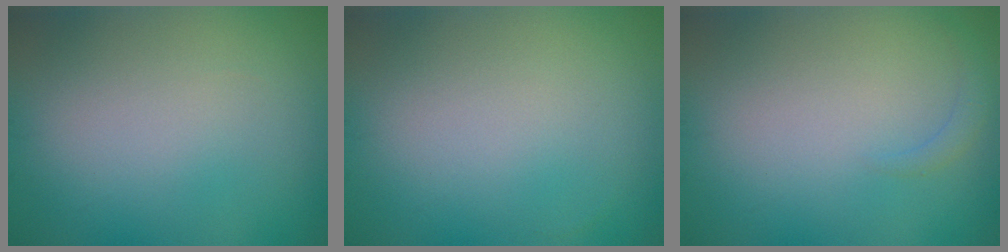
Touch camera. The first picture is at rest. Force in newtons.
{"total": 0.0}
{"total": 1.0, "press": 1.0, "slide": 0.2}